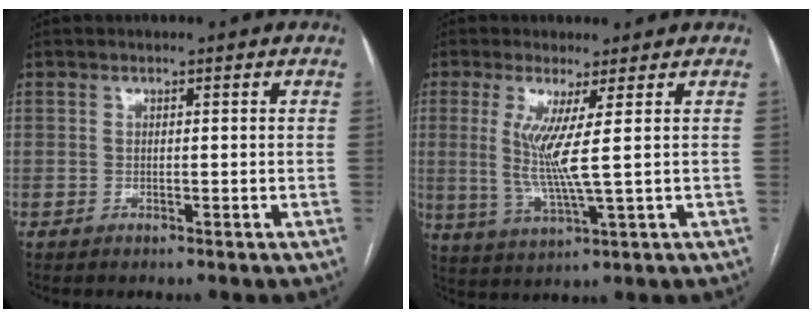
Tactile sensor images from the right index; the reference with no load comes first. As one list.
[{"total": 7.0, "force": [1.2, -0.8, 6.9], "torque": [-0.144, -0.014, 0.028]}]